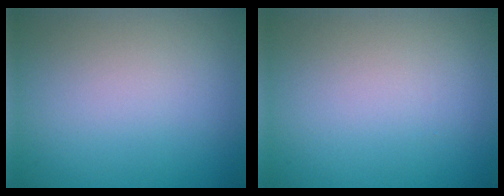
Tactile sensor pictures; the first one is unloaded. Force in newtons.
{"total": 0.0}